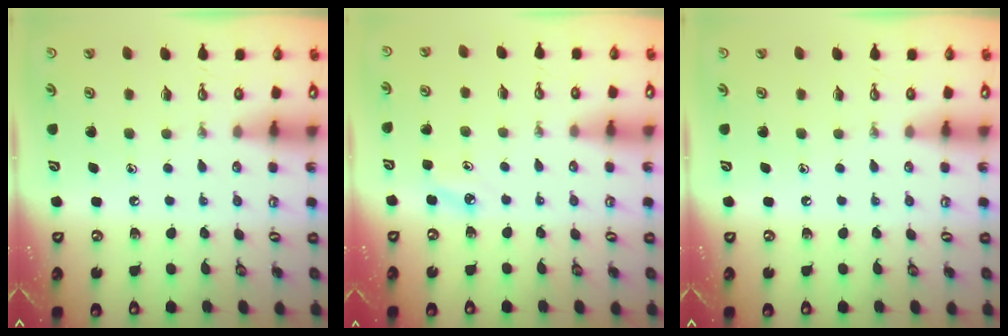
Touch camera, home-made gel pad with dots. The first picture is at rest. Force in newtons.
{"total": 4.7, "press": 4.6, "slide": 0.4}
{"total": 0.0}